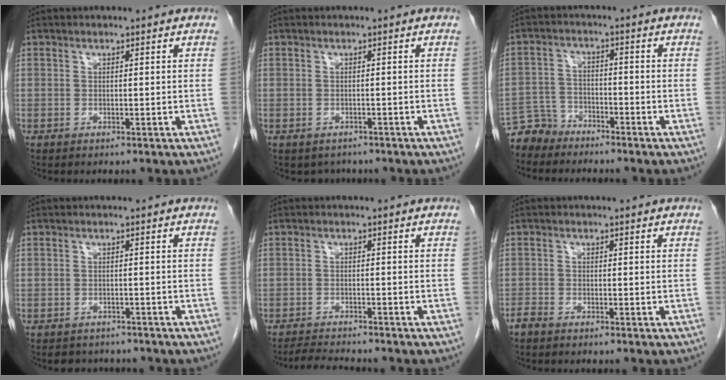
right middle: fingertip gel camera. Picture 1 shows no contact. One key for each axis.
{"total": 2.4, "fx": -1.9, "fy": 1.4, "fz": 0.2, "tx": -0.007, "ty": 0.001, "tz": -0.026}
{"total": 4.3, "fx": -3.9, "fy": 1.7, "fz": -0.6, "tx": 0.012, "ty": -0.001, "tz": -0.079}
{"total": 4.6, "fx": -4.2, "fy": 1.8, "fz": 0.5, "tx": -0.006, "ty": 0.000, "tz": -0.055}
{"total": 4.6, "fx": -4.5, "fy": 0.0, "fz": 1.2, "tx": -0.023, "ty": -0.018, "tz": -0.075}
{"total": 1.5, "fx": -1.3, "fy": 0.3, "fz": 0.5, "tx": -0.013, "ty": -0.001, "tz": -0.025}